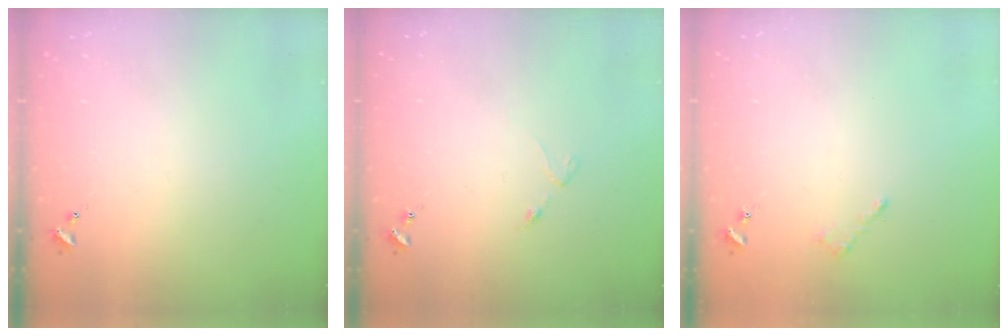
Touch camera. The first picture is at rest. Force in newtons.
{"total": 2.5, "press": 2.4, "slide": 0.4}
{"total": 2.6, "press": 2.5, "slide": 0.3}